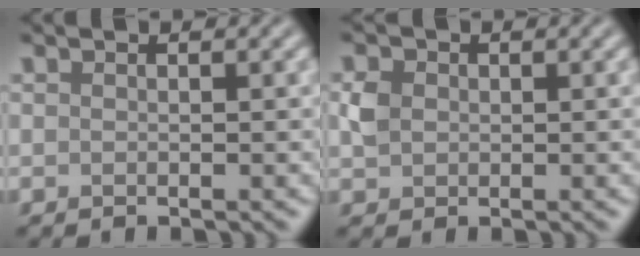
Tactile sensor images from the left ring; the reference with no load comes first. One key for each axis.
{"total": 1.9, "fx": 0.3, "fy": 1.7, "fz": 0.9, "tx": -0.019, "ty": 0.001, "tz": 0.003}